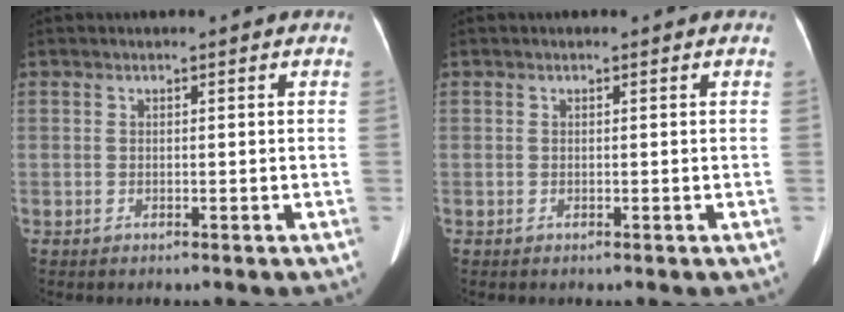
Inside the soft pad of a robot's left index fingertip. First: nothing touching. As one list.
[{"total": 0.0}]